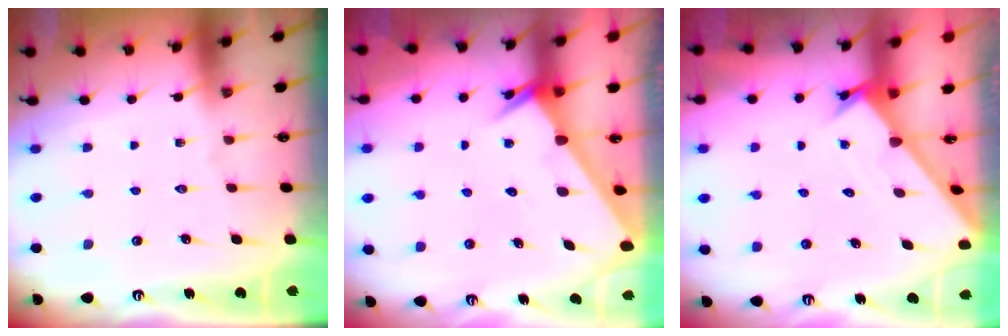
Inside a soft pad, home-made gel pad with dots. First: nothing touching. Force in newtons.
{"total": 2.5, "press": 2.5, "slide": 0.1}
{"total": 1.8, "press": 1.8, "slide": 0.1}